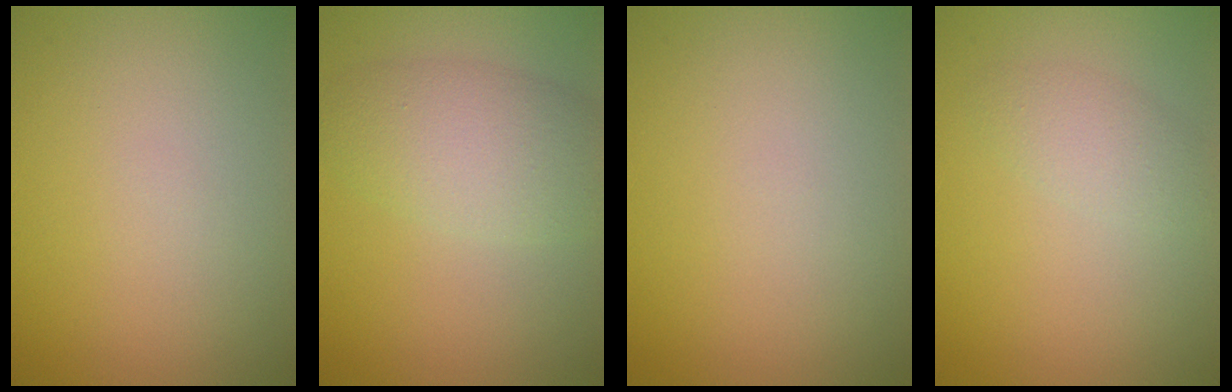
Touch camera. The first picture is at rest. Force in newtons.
{"total": 5.0, "press": 5.0, "slide": 0.1}
{"total": 0.0}
{"total": 2.1, "press": 2.1, "slide": 0.1}